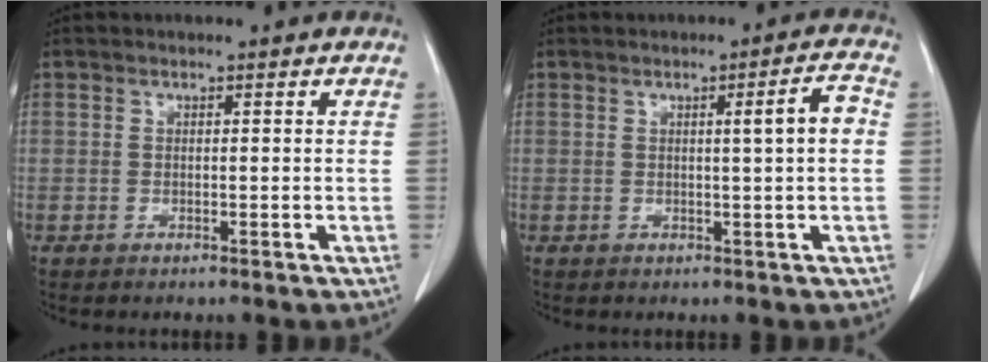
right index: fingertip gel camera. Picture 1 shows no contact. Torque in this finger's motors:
{"motor_torque": [0.10, 0.04, 0.04, 0.04]}